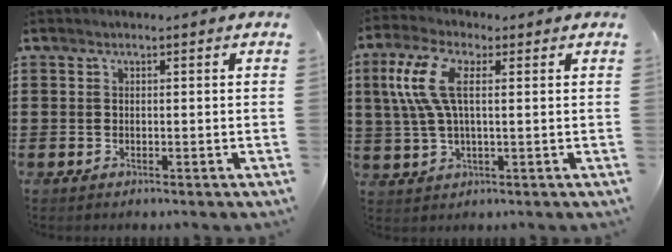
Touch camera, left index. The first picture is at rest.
{"total": 7.8, "force": [2.3, 3.1, 6.8], "torque": [-0.169, 0.000, 0.031]}